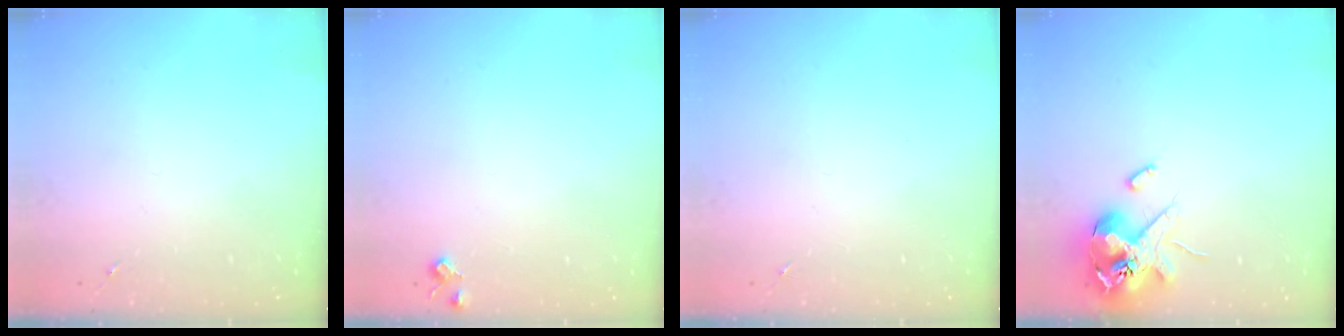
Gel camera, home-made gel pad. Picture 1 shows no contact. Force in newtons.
{"total": 5.7, "press": 5.6, "slide": 0.9}
{"total": 0.0}
{"total": 14.7, "press": 14.5, "slide": 2.1}